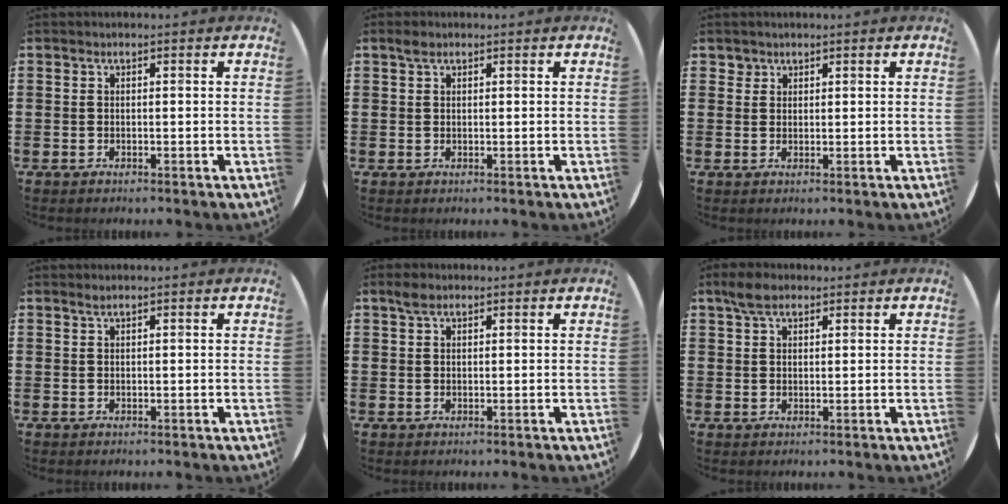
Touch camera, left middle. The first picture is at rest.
{"total": 1.2, "force": [0.9, 0.7, 0.4], "torque": [-0.002, 0.002, 0.015]}
{"total": 1.5, "force": [1.2, 0.7, 0.0], "torque": [0.006, -0.001, 0.024]}
{"total": 0.6, "force": [0.5, -0.1, 0.3], "torque": [-0.005, -0.001, 0.010]}
{"total": 1.9, "force": [1.4, 1.0, 0.7], "torque": [-0.009, 0.002, 0.025]}
{"total": 3.2, "force": [2.5, 1.6, 1.3], "torque": [-0.021, 0.005, 0.045]}